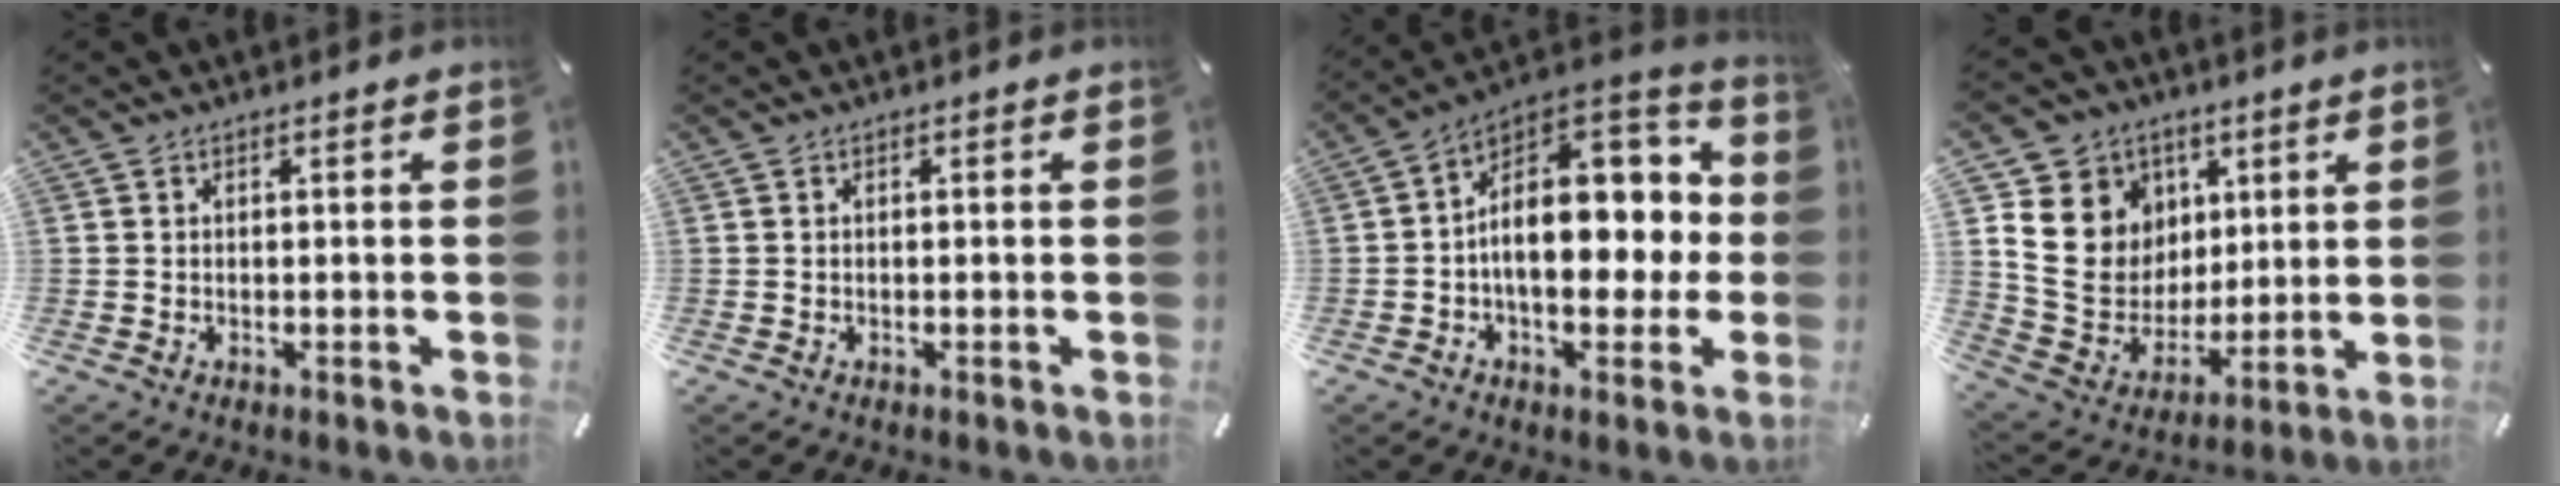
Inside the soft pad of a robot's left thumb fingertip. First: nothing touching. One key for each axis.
{"total": 0.0}
{"total": 18.5, "fx": 0.9, "fy": 12.3, "fz": 13.8, "tx": -0.175, "ty": -0.016, "tz": 0.025}
{"total": 16.1, "fx": 4.1, "fy": 14.5, "fz": 5.7, "tx": -0.114, "ty": -0.020, "tz": 0.087}